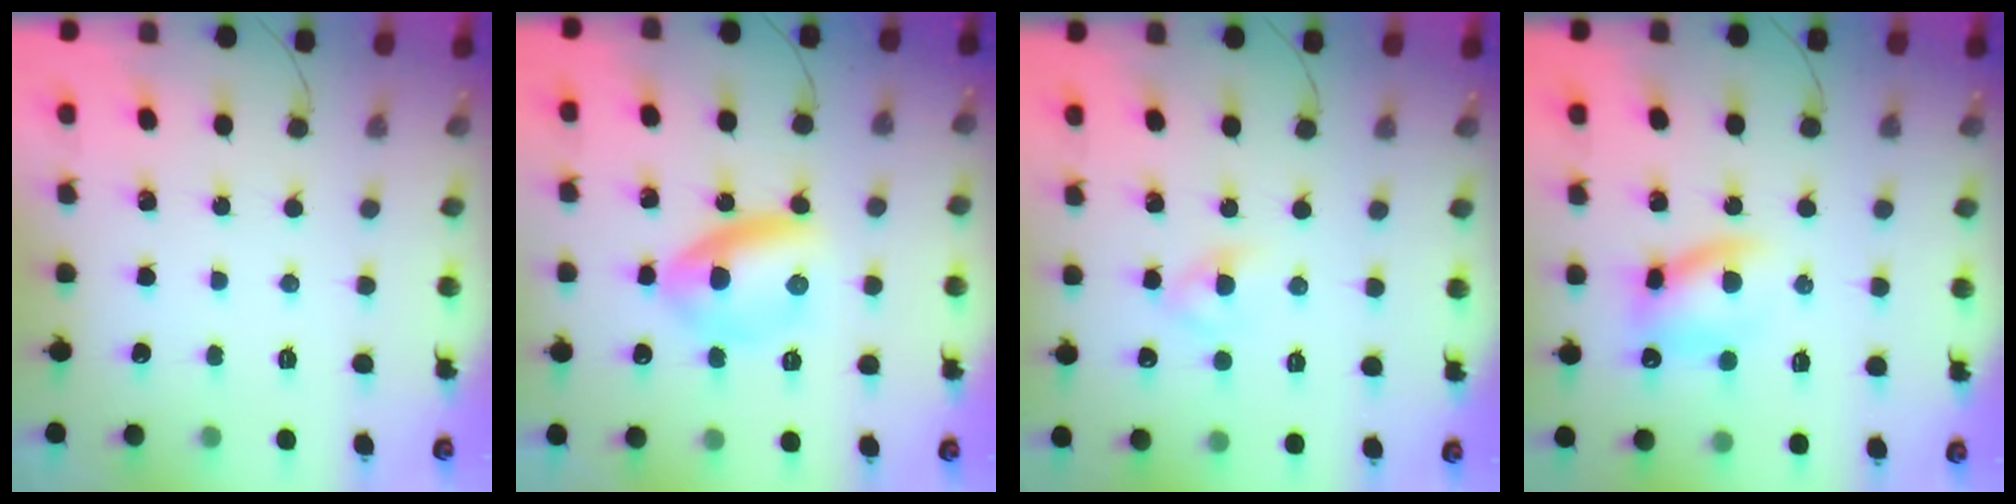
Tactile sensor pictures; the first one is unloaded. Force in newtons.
{"total": 9.4, "press": 9.4, "slide": 0.9}
{"total": 2.8, "press": 2.6, "slide": 1.2}
{"total": 10.6, "press": 10.3, "slide": 2.3}